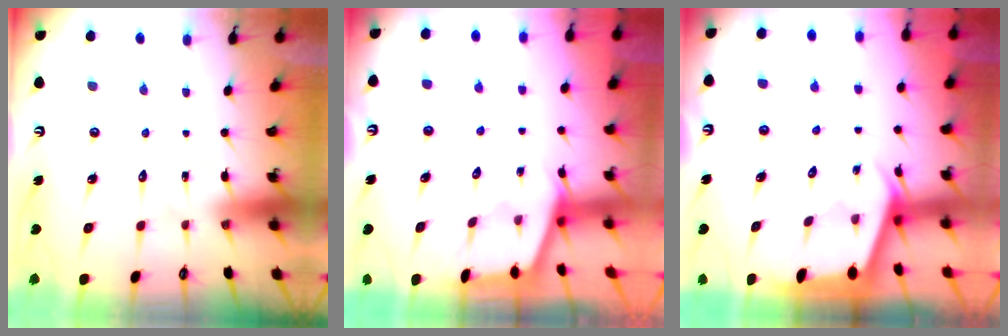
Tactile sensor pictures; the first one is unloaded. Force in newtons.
{"total": 2.2, "press": 2.2, "slide": 0.1}
{"total": 2.3, "press": 2.3, "slide": 0.1}